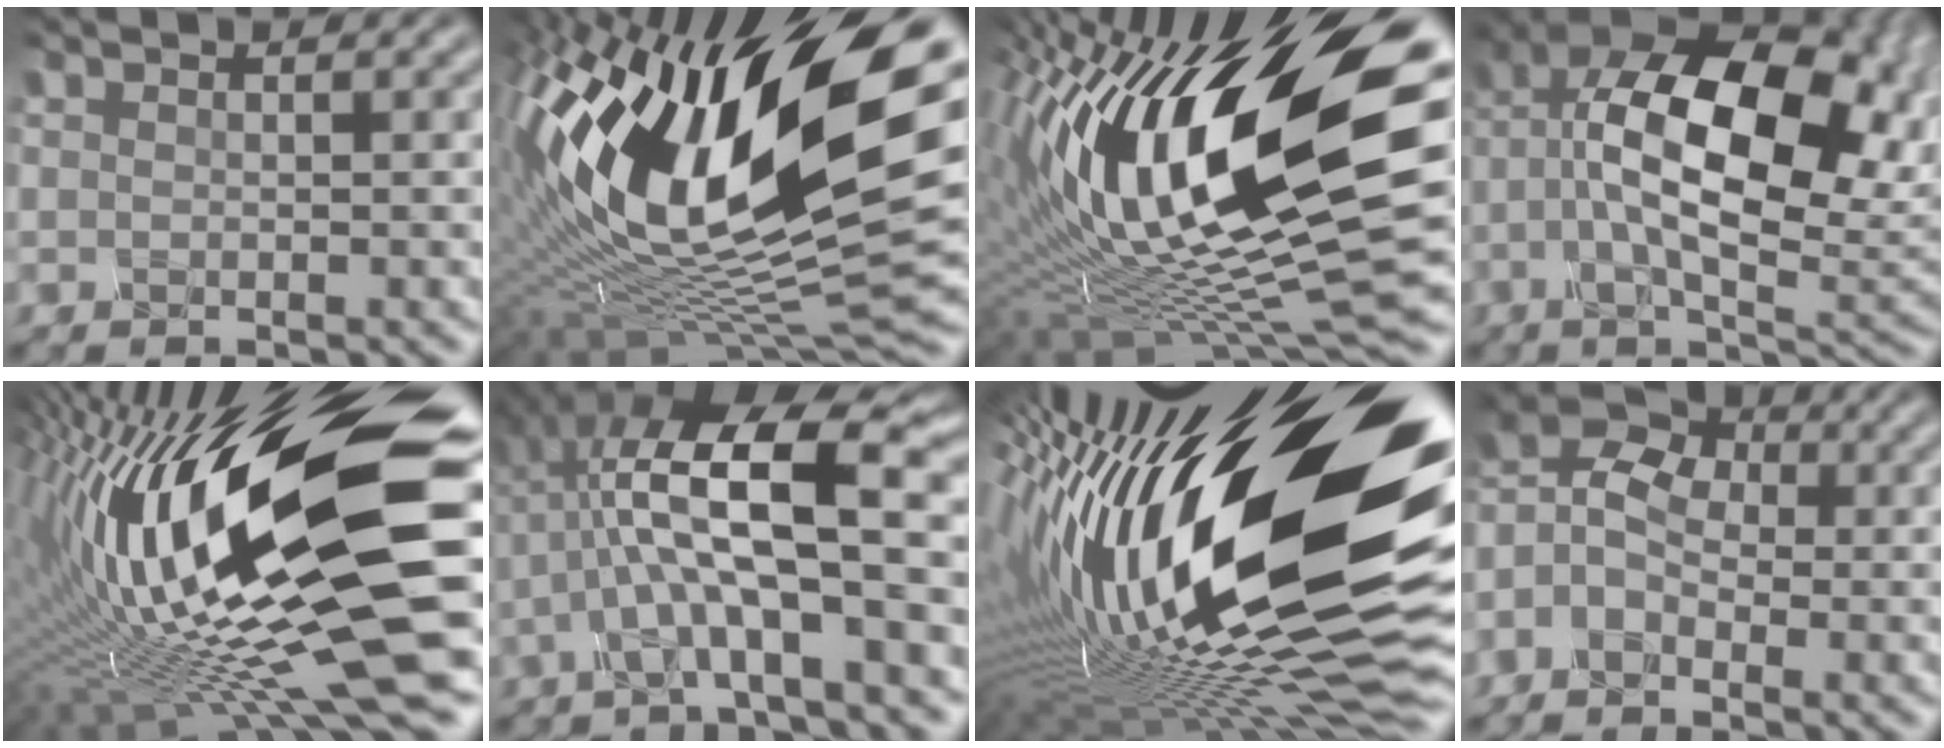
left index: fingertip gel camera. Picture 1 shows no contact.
{"total": 16.5, "force": [3.3, 7.0, 14.6], "torque": [-0.286, 0.007, 0.063]}
{"total": 17.0, "force": [3.0, 5.9, 15.7], "torque": [-0.299, 0.007, 0.061]}
{"total": 15.6, "force": [0.0, 7.9, 13.5], "torque": [-0.207, 0.009, 0.013]}
{"total": 19.5, "force": [0.0, 4.9, 18.8], "torque": [-0.348, -0.011, 0.011]}
{"total": 9.1, "force": [-1.6, 2.0, 8.7], "torque": [-0.166, 0.012, -0.010]}
{"total": 21.7, "force": [0.4, 7.1, 20.5], "torque": [-0.388, -0.017, 0.008]}
{"total": 5.2, "force": [-2.7, 3.4, 2.9], "torque": [-0.066, 0.022, -0.037]}